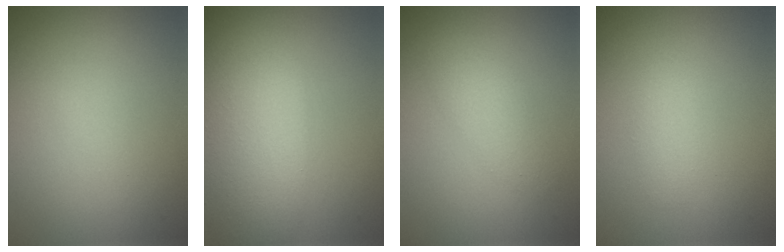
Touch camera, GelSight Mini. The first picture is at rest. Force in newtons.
{"total": 8.9, "press": 8.9, "slide": 0.5}
{"total": 2.3, "press": 2.3, "slide": 0.2}
{"total": 1.4, "press": 1.4, "slide": 0.1}